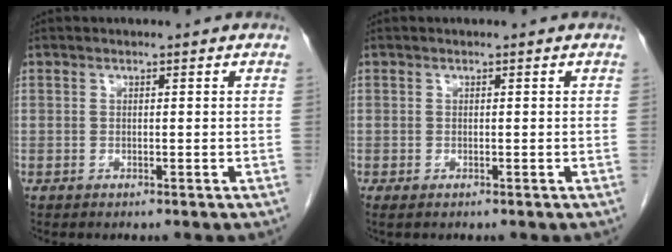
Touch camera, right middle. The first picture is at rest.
{"total": 0.6, "force": [-0.3, 0.2, 0.4], "torque": [-0.008, -0.002, -0.003]}